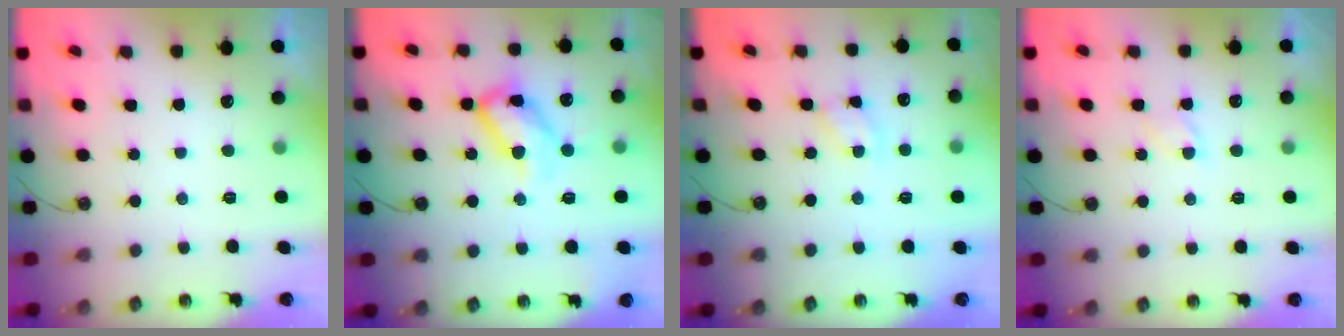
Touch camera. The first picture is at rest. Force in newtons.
{"total": 15.1, "press": 15.0, "slide": 1.7}
{"total": 4.2, "press": 4.2, "slide": 0.5}
{"total": 4.8, "press": 4.7, "slide": 0.6}